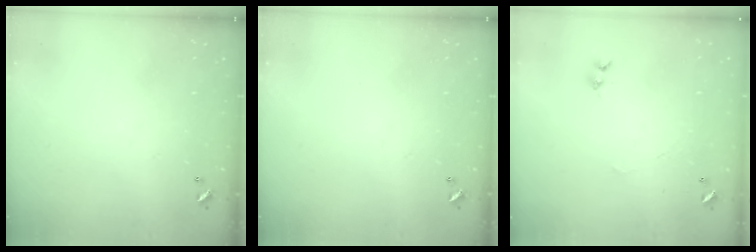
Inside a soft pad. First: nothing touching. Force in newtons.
{"total": 0.0}
{"total": 1.2, "press": 1.1, "slide": 0.3}